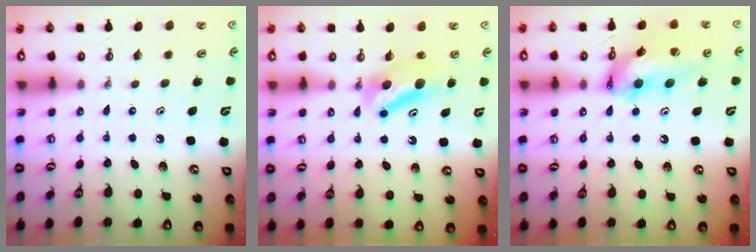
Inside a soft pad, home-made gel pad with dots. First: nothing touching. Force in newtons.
{"total": 8.1, "press": 7.9, "slide": 1.6}
{"total": 14.5, "press": 13.0, "slide": 6.3}